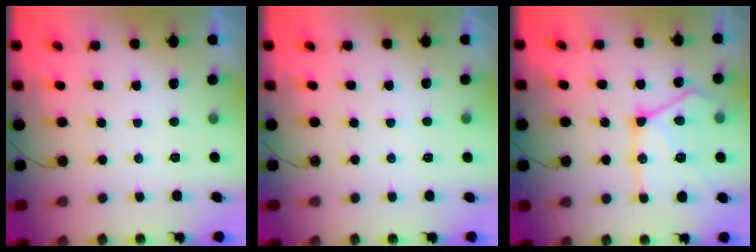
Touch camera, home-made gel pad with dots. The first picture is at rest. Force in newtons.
{"total": 3.9, "press": 3.9, "slide": 0.6}
{"total": 18.2, "press": 18.1, "slide": 1.9}